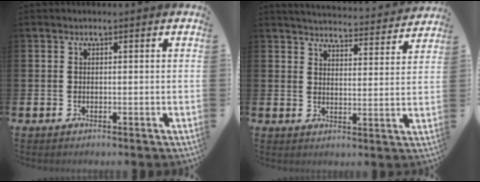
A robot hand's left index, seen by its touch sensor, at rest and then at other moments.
{"total": 4.6, "force": [4.5, 0.2, 0.3], "torque": [-0.018, -0.038, 0.077]}